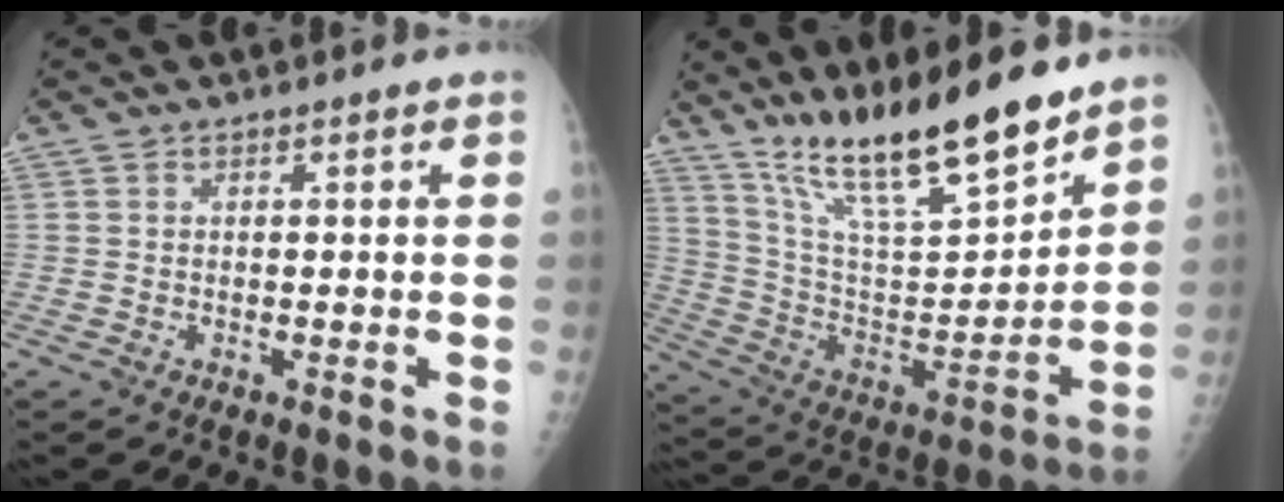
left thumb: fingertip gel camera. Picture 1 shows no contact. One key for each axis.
{"total": 20.9, "fx": 16.3, "fy": 4.1, "fz": 12.4, "tx": -0.184, "ty": -0.086, "tz": 0.294}